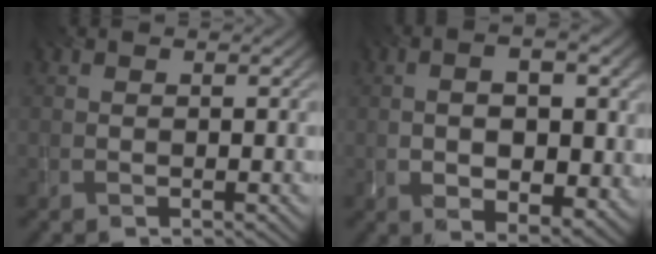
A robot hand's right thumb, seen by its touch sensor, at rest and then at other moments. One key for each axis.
{"total": 9.1, "fx": -0.3, "fy": 4.6, "fz": 7.9, "tx": -0.107, "ty": -0.001, "tz": 0.003}